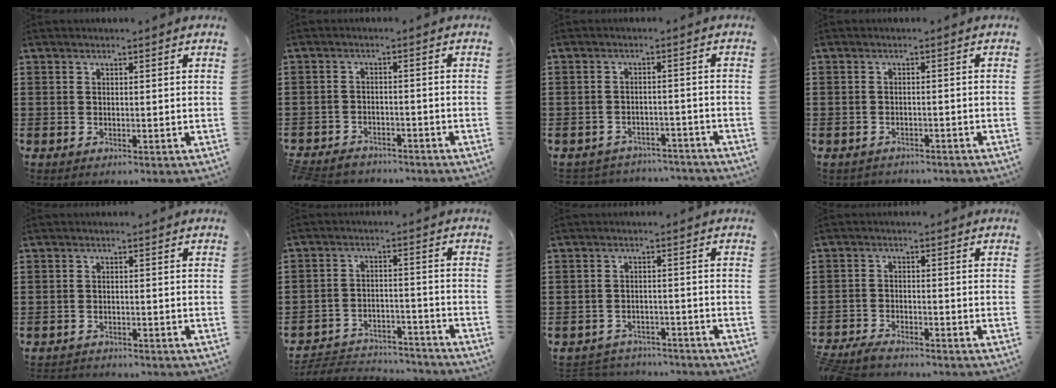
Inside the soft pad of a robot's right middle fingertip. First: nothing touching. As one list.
[{"total": 3.1, "force": [-3.0, 0.7, 0.1], "torque": [-0.015, 0.000, -0.067]}, {"total": 3.2, "force": [-3.1, 0.5, -0.2], "torque": [-0.005, 0.000, -0.068]}, {"total": 1.4, "force": [-1.4, 0.3, -0.1], "torque": [-0.004, 0.000, -0.032]}, {"total": 1.6, "force": [-1.6, 0.3, -0.1], "torque": [-0.003, 0.002, -0.036]}, {"total": 4.7, "force": [-4.5, 1.2, 0.4], "torque": [-0.009, 0.013, -0.095]}, {"total": 3.2, "force": [-3.1, 0.6, -0.2], "torque": [-0.006, 0.001, -0.068]}, {"total": 3.4, "force": [-3.3, 0.4, 0.5], "torque": [-0.027, 0.000, -0.074]}]